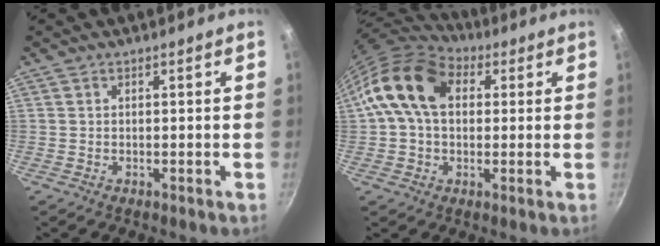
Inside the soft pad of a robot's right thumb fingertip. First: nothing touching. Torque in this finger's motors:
{"motor_torque": [0.76, 2.89, 0.88, -0.73, 0.17]}